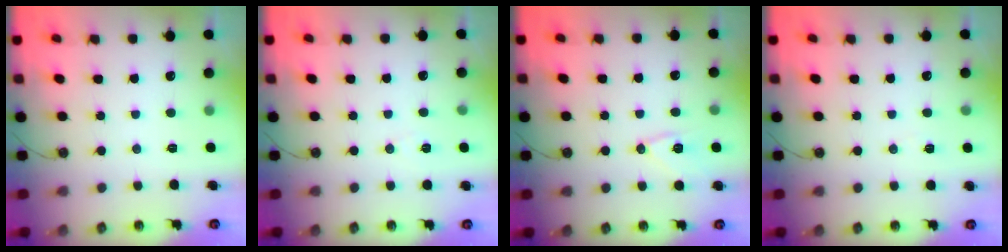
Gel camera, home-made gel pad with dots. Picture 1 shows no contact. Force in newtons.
{"total": 4.5, "press": 3.2, "slide": 3.1}
{"total": 10.0, "press": 10.0, "slide": 0.4}
{"total": 3.0, "press": 2.2, "slide": 2.1}